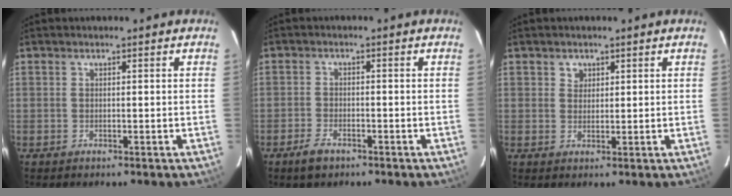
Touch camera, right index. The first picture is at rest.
{"total": 3.6, "force": [-2.6, 1.7, 1.9], "torque": [-0.052, -0.004, -0.049]}
{"total": 1.9, "force": [1.0, 1.6, 0.2], "torque": [0.002, 0.007, 0.015]}